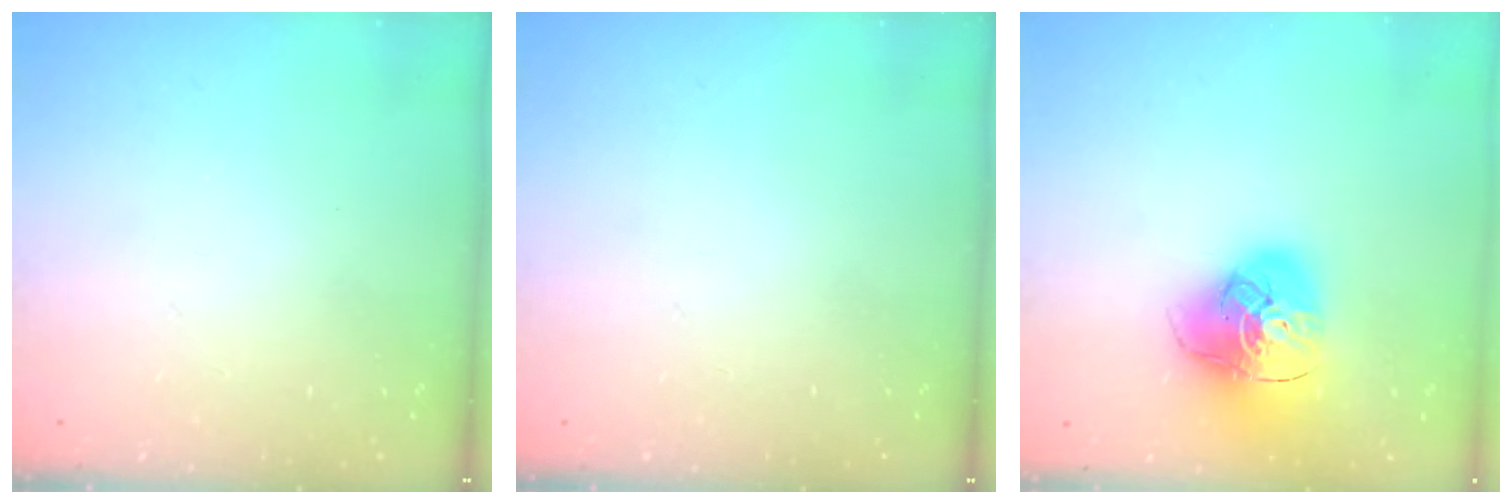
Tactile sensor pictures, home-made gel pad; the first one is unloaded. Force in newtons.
{"total": 0.0}
{"total": 15.5, "press": 15.4, "slide": 1.8}